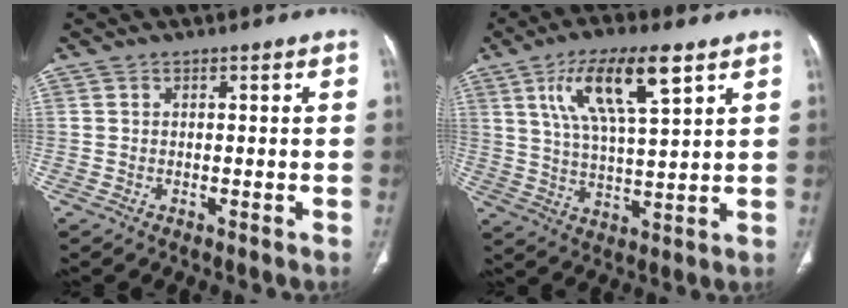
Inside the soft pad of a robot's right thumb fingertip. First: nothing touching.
{"total": 13.8, "force": [6.6, 3.9, 11.5], "torque": [-0.203, -0.017, 0.125]}